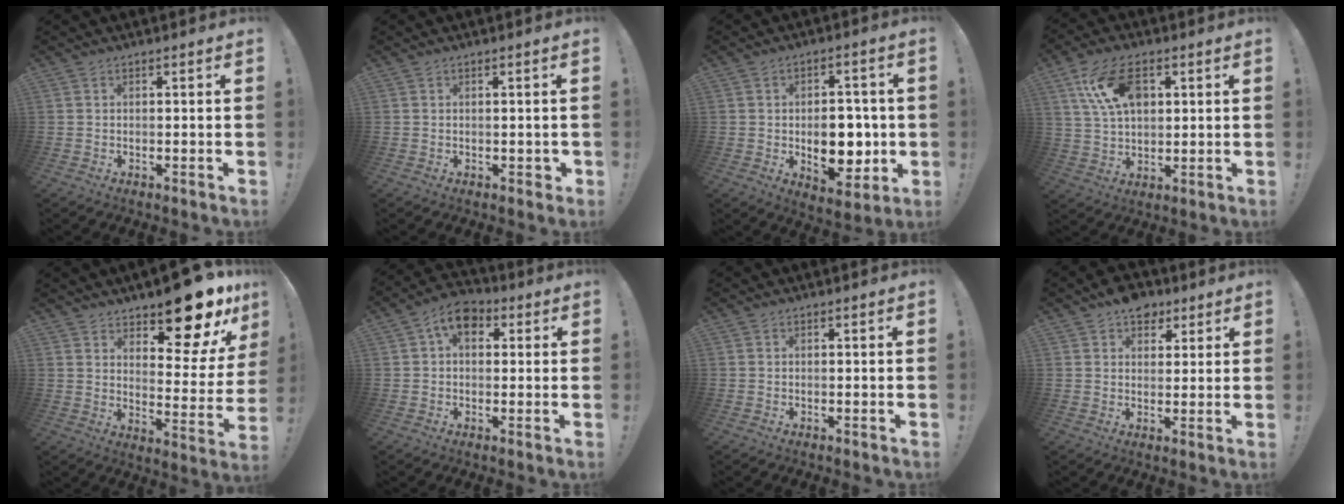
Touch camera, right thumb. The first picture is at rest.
{"total": 1.5, "force": [-0.2, 1.0, 1.1], "torque": [-0.015, 0.004, -0.003]}
{"total": 13.3, "force": [-1.8, 8.7, 9.9], "torque": [-0.135, 0.009, -0.024]}
{"total": 13.9, "force": [5.2, 8.3, 9.9], "torque": [-0.173, 0.001, 0.100]}
{"total": 15.6, "force": [12.4, 4.9, 8.1], "torque": [-0.091, -0.109, 0.200]}
{"total": 8.0, "force": [2.7, 5.2, 5.4], "torque": [-0.077, 0.000, 0.051]}
{"total": 0.0}
{"total": 7.5, "force": [4.9, 5.0, 2.6], "torque": [-0.024, -0.026, 0.090]}